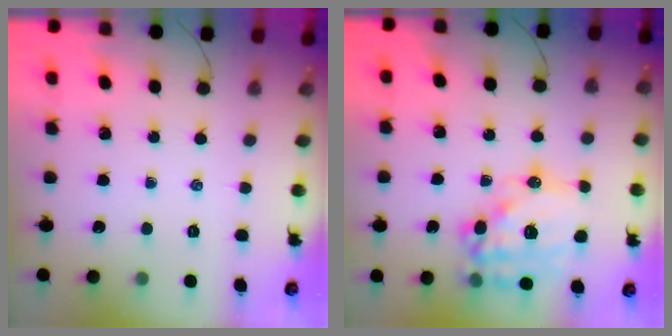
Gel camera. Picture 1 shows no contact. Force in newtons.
{"total": 18.4, "press": 18.1, "slide": 3.4}